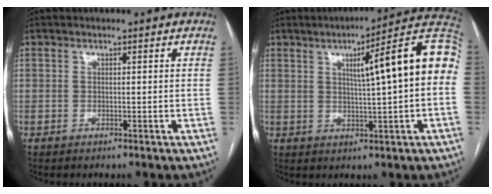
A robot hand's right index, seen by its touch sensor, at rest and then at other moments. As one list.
[{"total": 14.9, "force": [2.5, 0.7, 14.7], "torque": [-0.199, 0.032, 0.027]}]